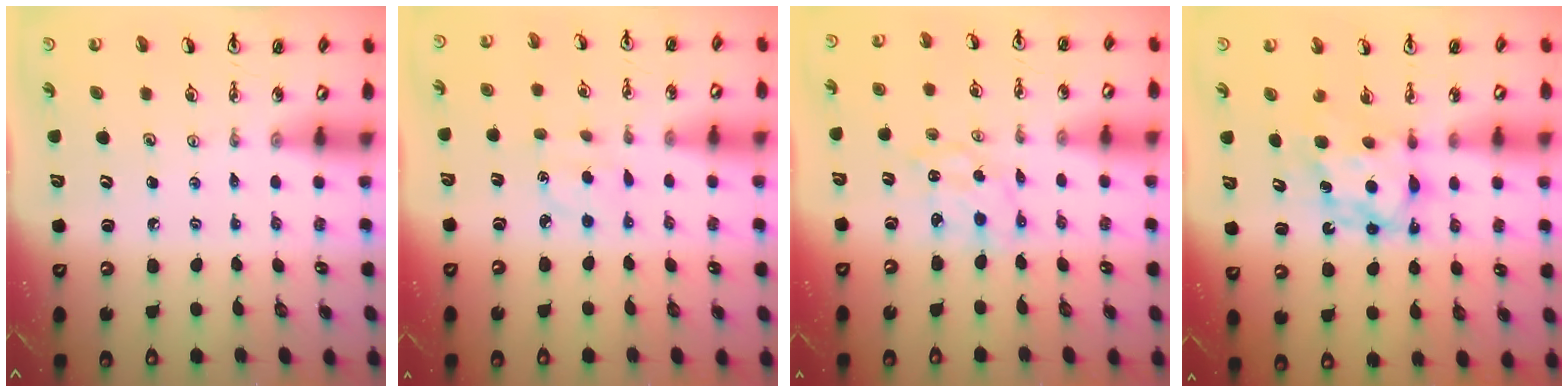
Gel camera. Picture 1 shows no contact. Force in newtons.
{"total": 2.7, "press": 2.6, "slide": 0.9}
{"total": 1.7, "press": 1.7, "slide": 0.1}
{"total": 6.6, "press": 6.5, "slide": 0.4}